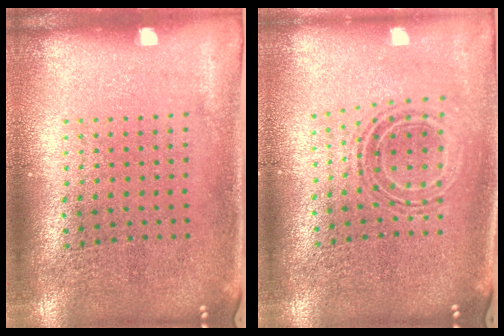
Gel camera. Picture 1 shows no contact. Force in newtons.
{"total": 0.8, "press": 0.8, "slide": 0.3}